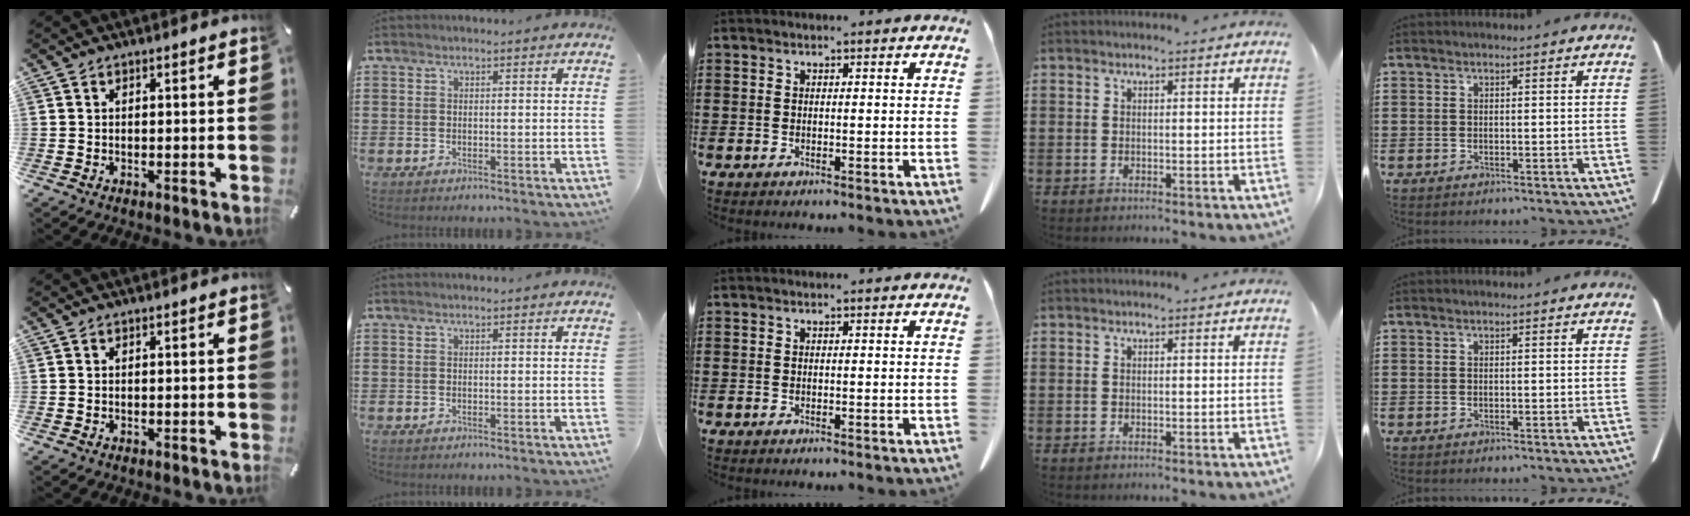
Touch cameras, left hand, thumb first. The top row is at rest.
{}